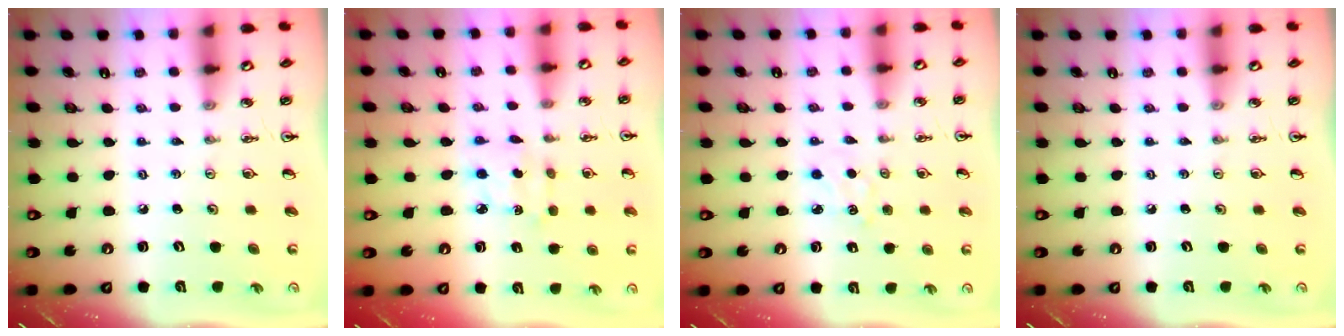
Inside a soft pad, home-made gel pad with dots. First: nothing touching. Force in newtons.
{"total": 2.8, "press": 2.8, "slide": 0.4}
{"total": 4.2, "press": 4.2, "slide": 0.6}
{"total": 0.0}